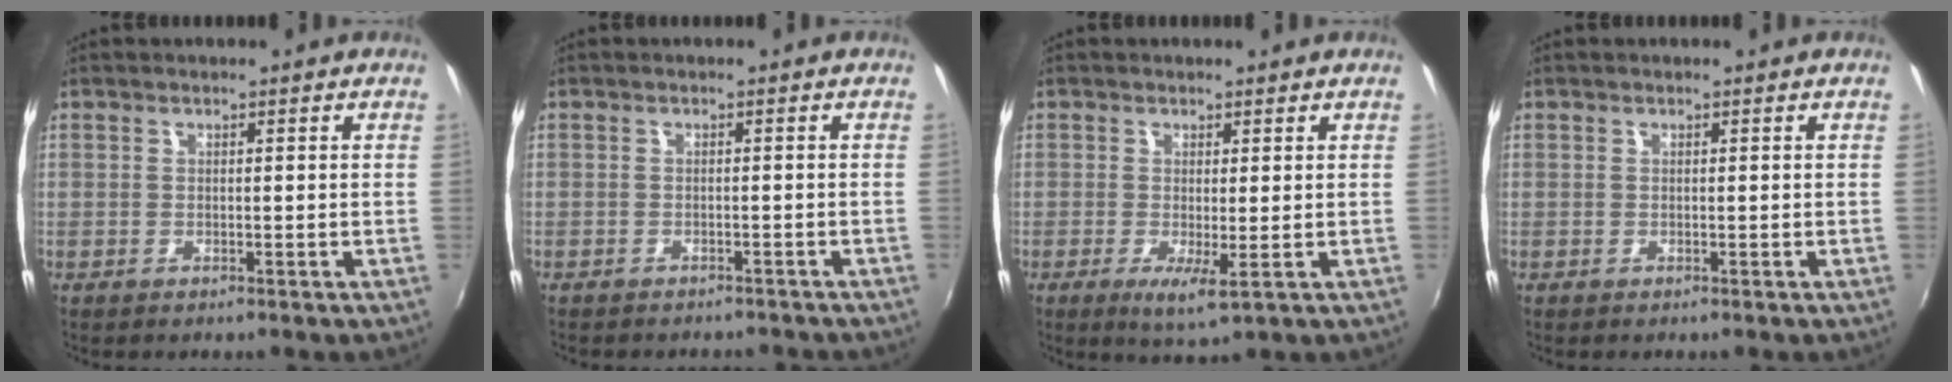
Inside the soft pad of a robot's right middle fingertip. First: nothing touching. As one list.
[{"total": 4.9, "force": [-4.5, 1.5, 1.5], "torque": [-0.035, -0.012, -0.059]}, {"total": 3.6, "force": [-0.7, 0.9, 3.4], "torque": [-0.064, -0.015, -0.010]}, {"total": 0.0}]